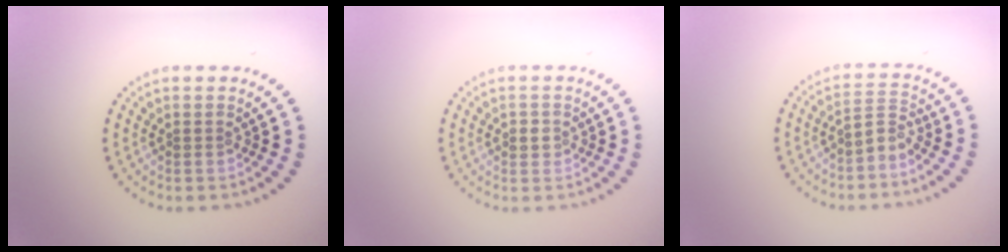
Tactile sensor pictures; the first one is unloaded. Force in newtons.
{"total": 1.1, "press": 1.1, "slide": 0.4}
{"total": 2.3, "press": 1.5, "slide": 1.7}